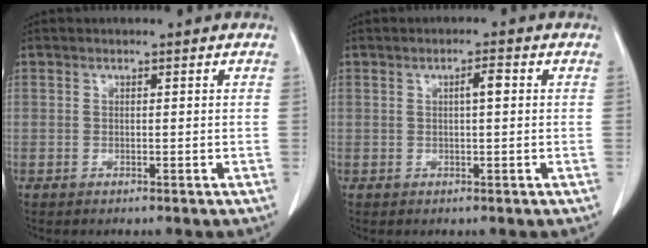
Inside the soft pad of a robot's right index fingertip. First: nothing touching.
{"total": 2.0, "force": [0.3, 0.3, 2.0], "torque": [-0.032, 0.005, 0.004]}